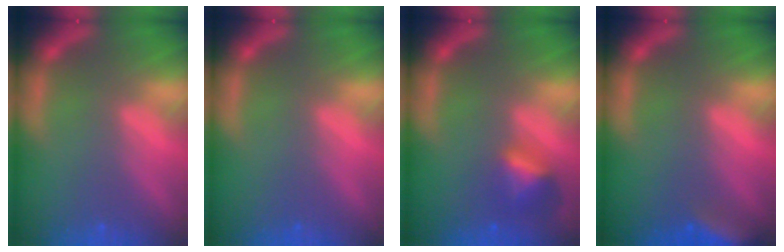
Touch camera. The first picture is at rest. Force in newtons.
{"total": 0.0}
{"total": 2.9}
{"total": 5.0}